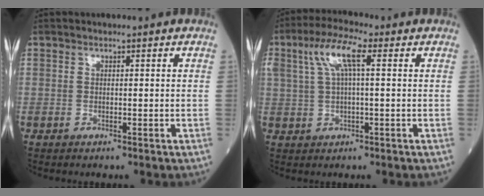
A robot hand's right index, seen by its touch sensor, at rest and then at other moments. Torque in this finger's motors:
{"motor_torque": [0.96, 0.47, 0.51, 0.14]}